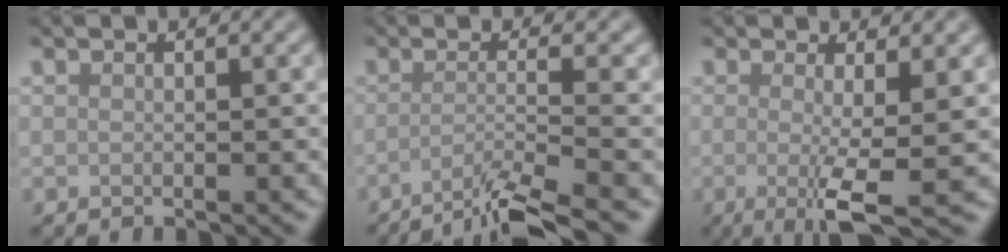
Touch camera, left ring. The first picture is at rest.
{"total": 5.0, "force": [-3.2, 0.5, 3.8], "torque": [-0.049, 0.001, -0.069]}
{"total": 4.8, "force": [-0.8, 0.9, 4.7], "torque": [-0.082, -0.013, -0.014]}